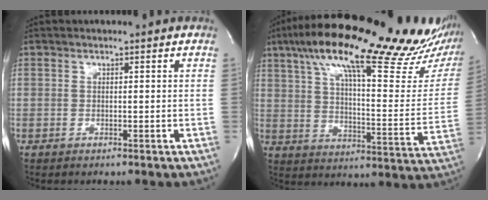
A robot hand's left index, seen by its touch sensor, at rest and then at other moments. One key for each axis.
{"total": 32.5, "fx": 25.0, "fy": 5.1, "fz": 20.2, "tx": -0.283, "ty": -0.008, "tz": 0.333}